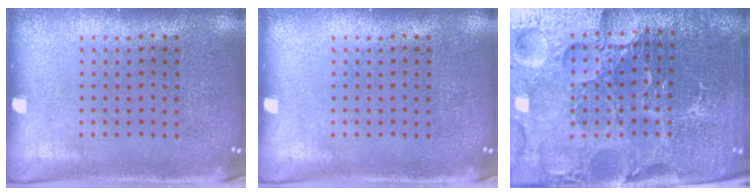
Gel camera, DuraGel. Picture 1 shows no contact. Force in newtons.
{"total": 0.0}
{"total": 5.2, "press": 5.0, "slide": 1.6}